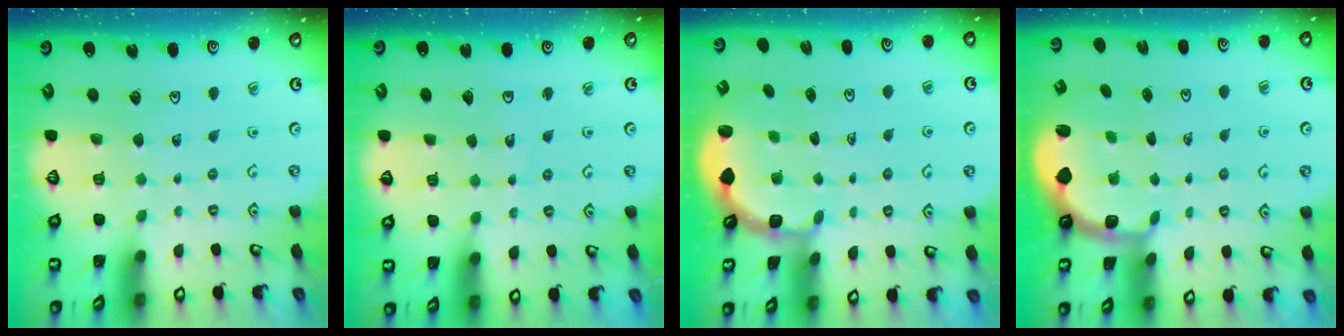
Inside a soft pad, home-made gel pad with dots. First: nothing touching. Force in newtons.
{"total": 4.4, "press": 4.4, "slide": 0.4}
{"total": 2.5, "press": 1.9, "slide": 1.6}
{"total": 2.4, "press": 1.1, "slide": 2.1}